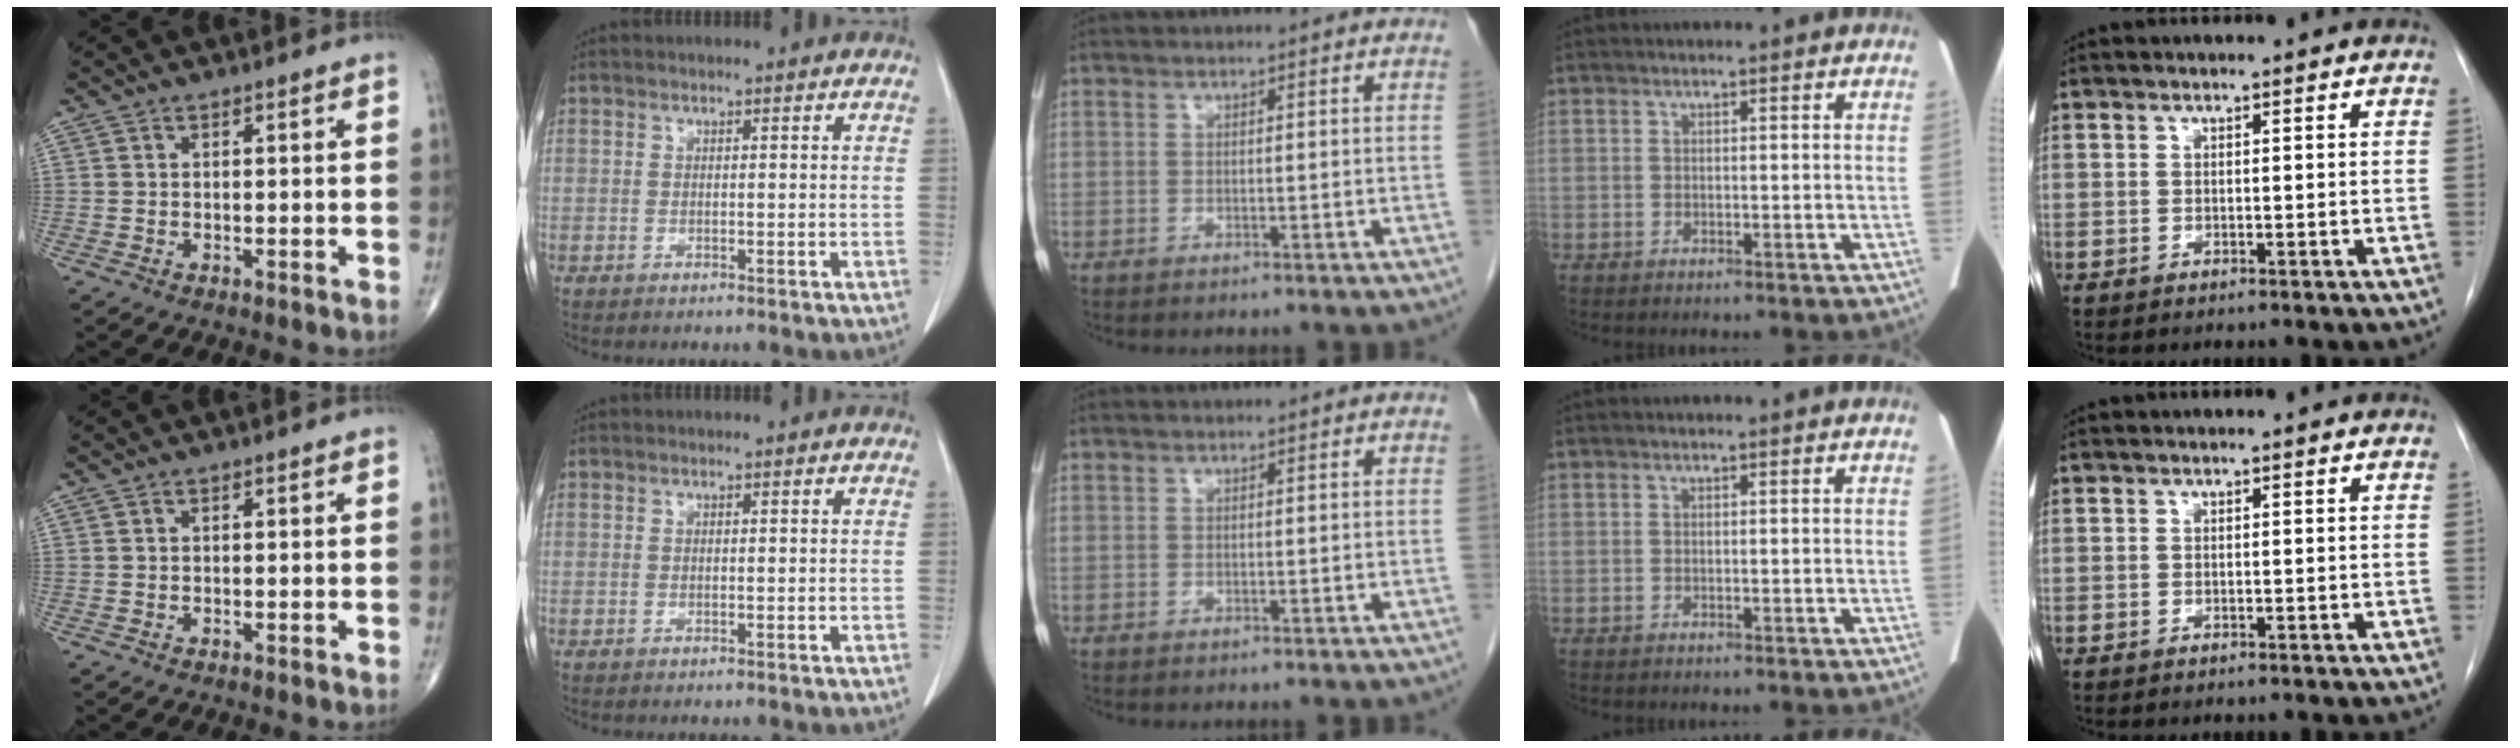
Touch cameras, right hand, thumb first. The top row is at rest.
{}